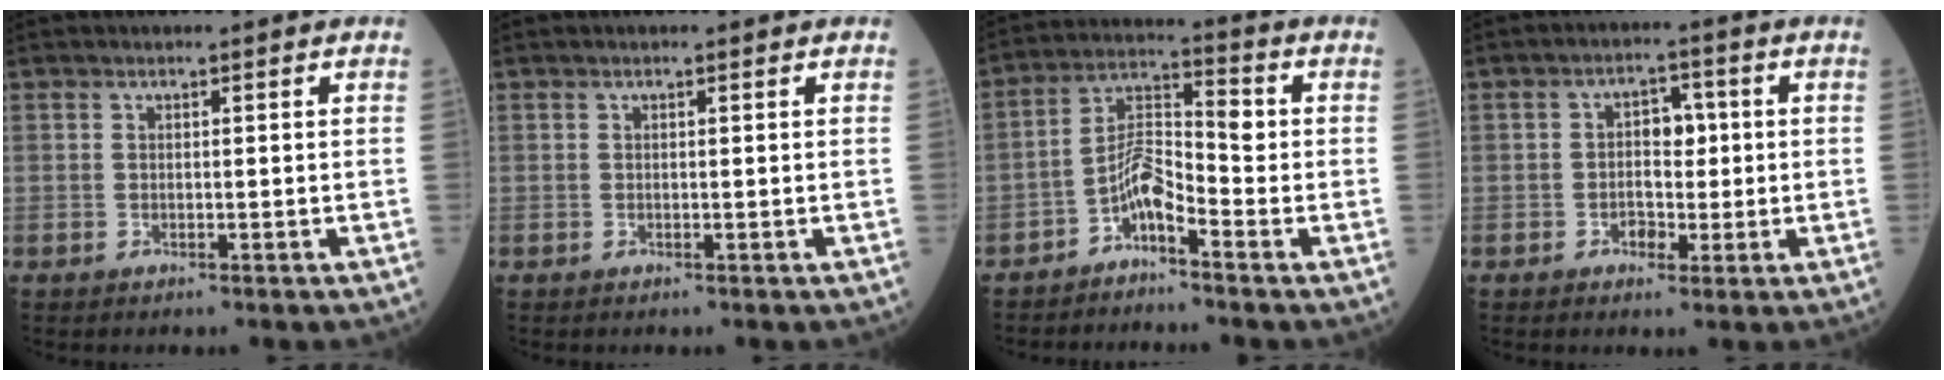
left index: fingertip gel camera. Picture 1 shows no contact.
{"total": 0.0}
{"total": 5.7, "force": [-3.1, 1.5, 4.5], "torque": [-0.087, 0.015, -0.061]}
{"total": 4.4, "force": [-0.1, 3.1, 3.2], "torque": [-0.049, 0.017, 0.001]}